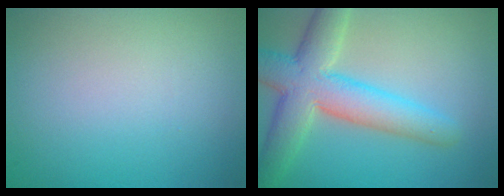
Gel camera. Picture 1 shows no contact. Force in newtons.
{"total": 7.6, "press": 7.6, "slide": 0.4}